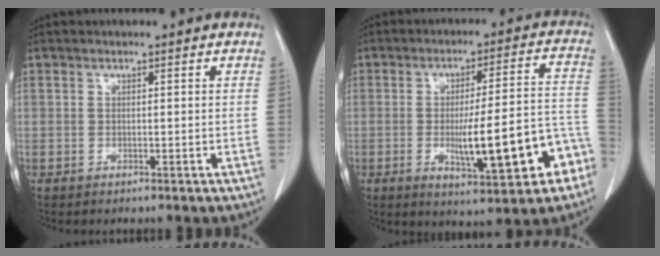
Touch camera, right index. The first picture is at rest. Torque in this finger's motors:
{"motor_torque": [1.43, -0.70, 0.43, 0.11]}